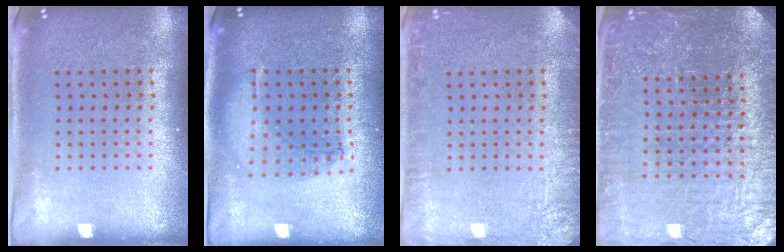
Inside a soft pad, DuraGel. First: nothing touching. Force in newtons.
{"total": 0.9, "press": 0.9, "slide": 0.3}
{"total": 2.9, "press": 2.9, "slide": 0.4}
{"total": 5.1, "press": 4.7, "slide": 2.0}